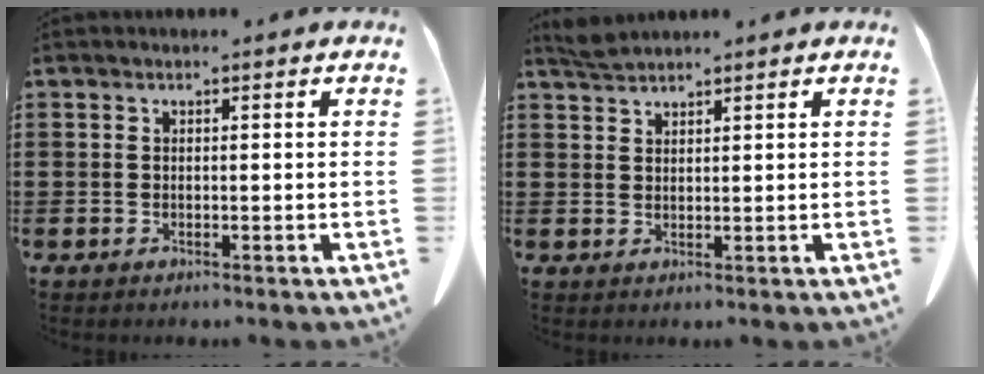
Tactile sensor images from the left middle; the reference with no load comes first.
{"total": 2.1, "force": [2.0, 0.1, 0.6], "torque": [-0.018, 0.000, 0.039]}